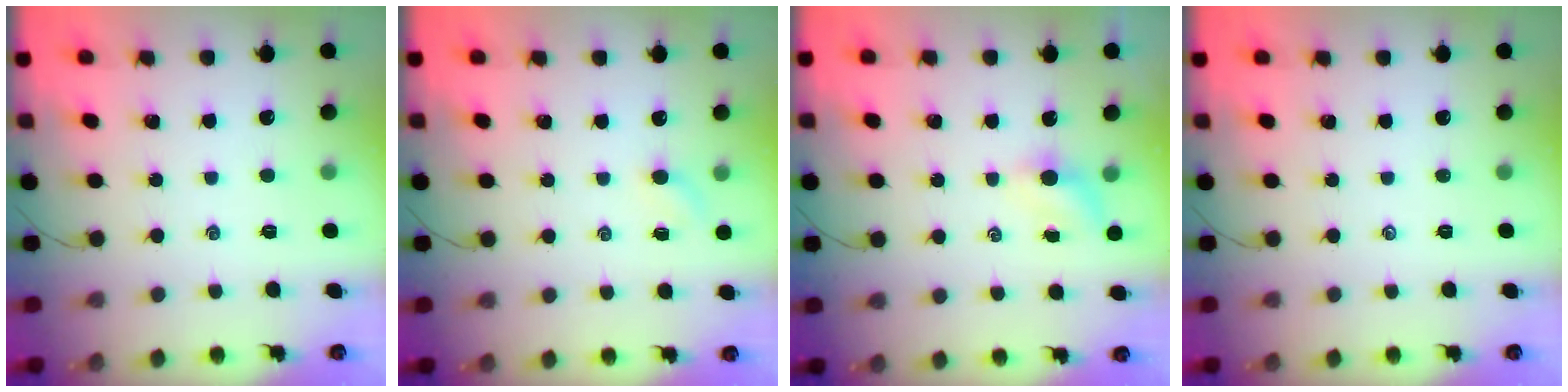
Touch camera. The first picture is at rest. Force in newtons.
{"total": 2.4, "press": 2.3, "slide": 0.8}
{"total": 3.0, "press": 2.8, "slide": 1.0}
{"total": 0.0}